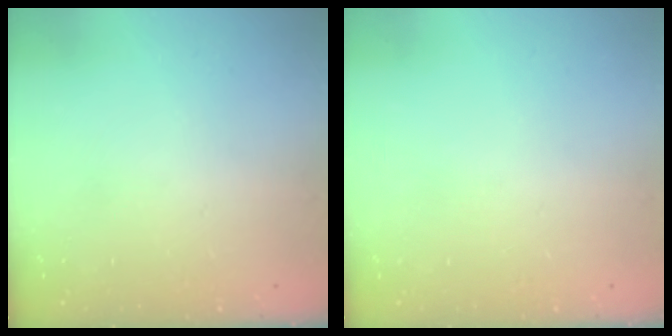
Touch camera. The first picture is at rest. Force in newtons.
{"total": 0.0}